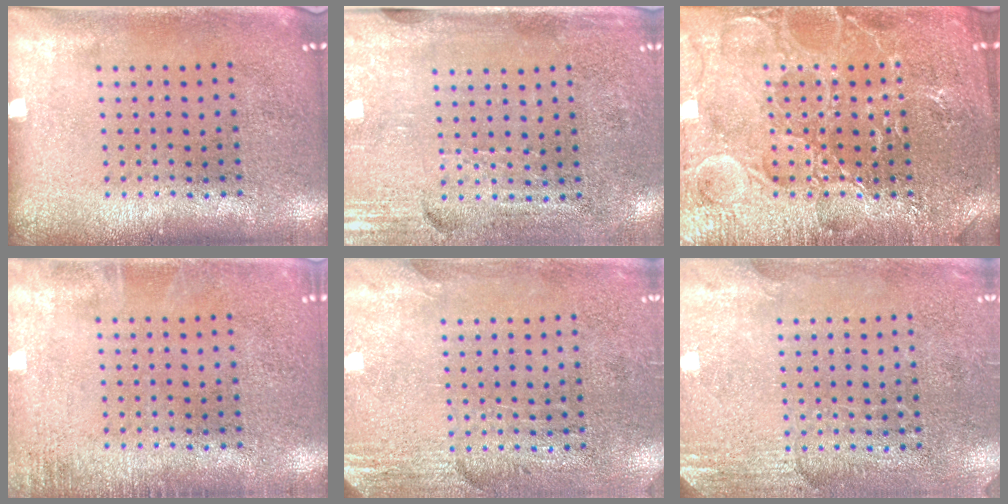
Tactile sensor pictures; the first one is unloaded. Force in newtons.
{"total": 3.4, "press": 3.0, "slide": 1.6}
{"total": 4.7, "press": 4.6, "slide": 0.6}
{"total": 1.4, "press": 1.4, "slide": 0.2}
{"total": 2.8, "press": 2.4, "slide": 1.3}
{"total": 2.6, "press": 2.3, "slide": 1.2}